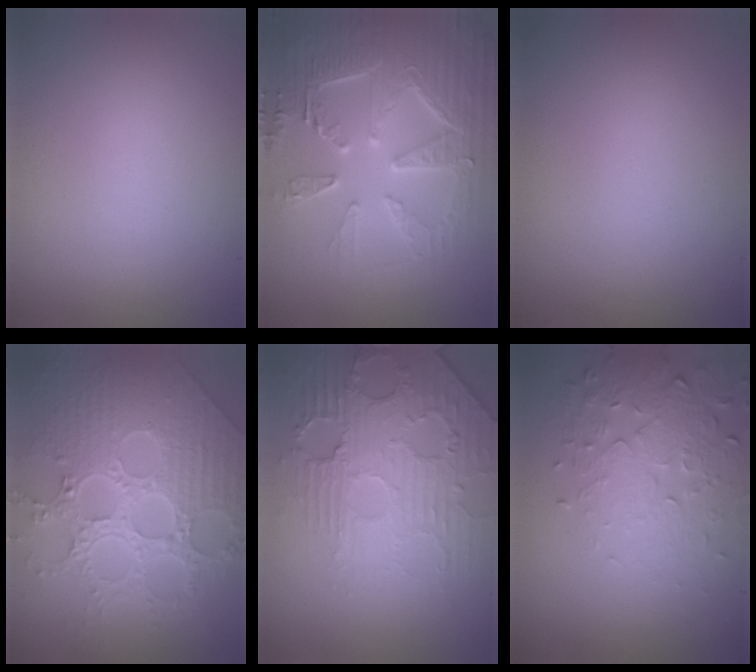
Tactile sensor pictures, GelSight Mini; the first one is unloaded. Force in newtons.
{"total": 7.5, "press": 6.1, "slide": 4.3}
{"total": 0.0}
{"total": 8.7, "press": 6.3, "slide": 5.9}
{"total": 4.5, "press": 4.2, "slide": 1.6}
{"total": 5.0, "press": 3.6, "slide": 3.4}